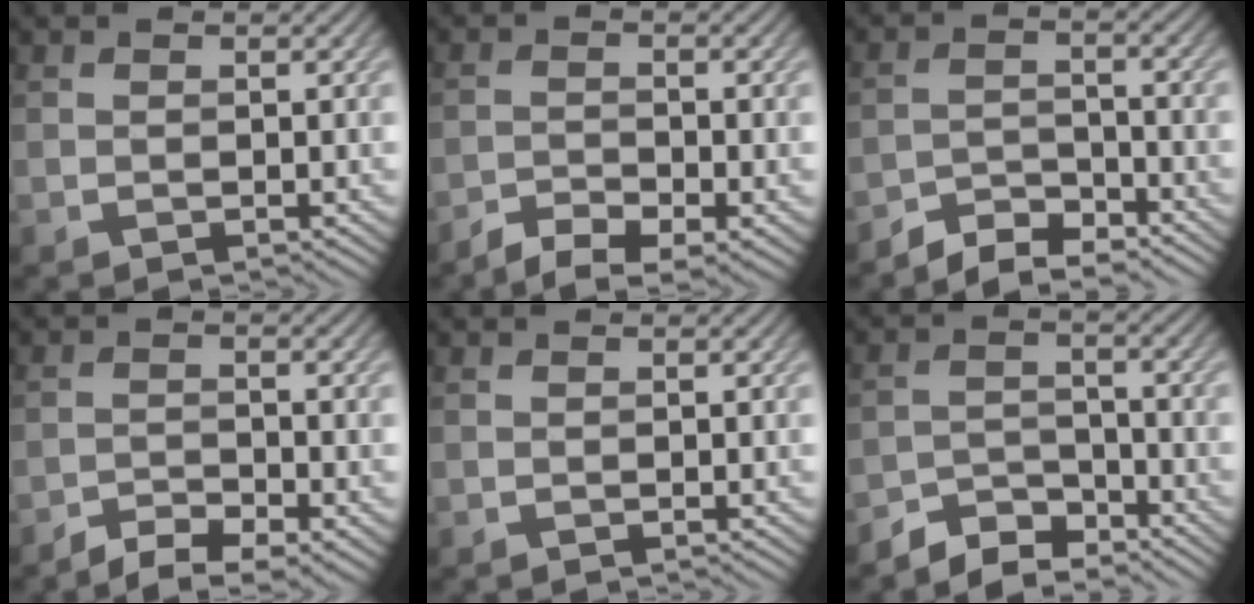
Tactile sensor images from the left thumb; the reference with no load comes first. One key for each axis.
{"total": 4.4, "fx": -3.3, "fy": 1.2, "fz": 2.6, "tx": -0.048, "ty": -0.006, "tz": -0.058}
{"total": 4.5, "fx": -4.2, "fy": 0.9, "fz": 1.1, "tx": -0.023, "ty": 0.001, "tz": -0.083}
{"total": 4.3, "fx": -3.3, "fy": 1.2, "fz": 2.5, "tx": -0.045, "ty": -0.003, "tz": -0.056}
{"total": 0.0}
{"total": 4.4, "fx": -4.1, "fy": 1.3, "fz": 0.9, "tx": -0.017, "ty": 0.003, "tz": -0.086}